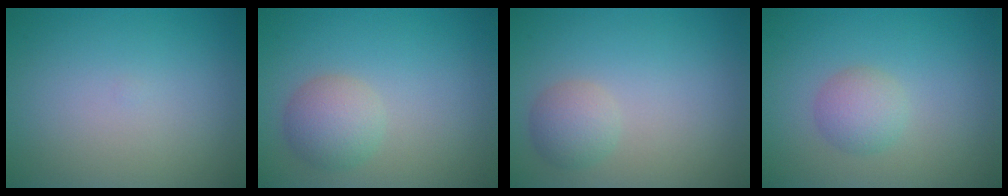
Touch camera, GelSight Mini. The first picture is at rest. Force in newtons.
{"total": 2.7, "press": 2.7, "slide": 0.2}
{"total": 2.1, "press": 2.1, "slide": 0.1}
{"total": 2.3, "press": 2.3, "slide": 0.1}